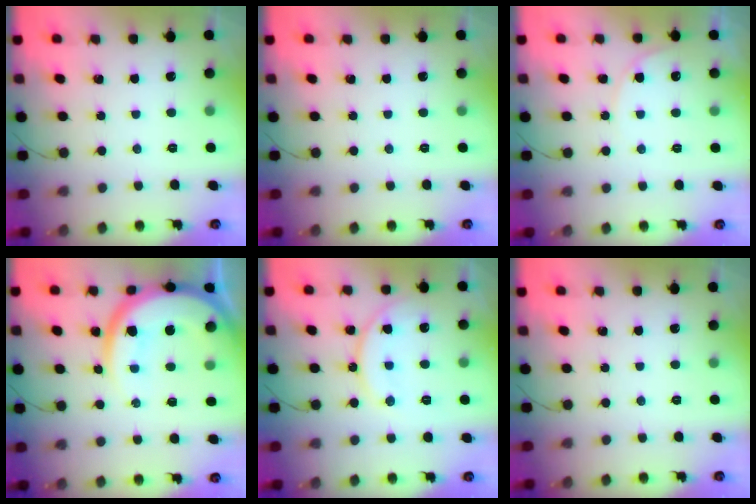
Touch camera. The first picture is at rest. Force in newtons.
{"total": 0.0}
{"total": 7.0, "press": 7.0, "slide": 0.5}
{"total": 16.2, "press": 16.1, "slide": 1.8}
{"total": 12.2, "press": 12.1, "slide": 0.9}
{"total": 0.0}